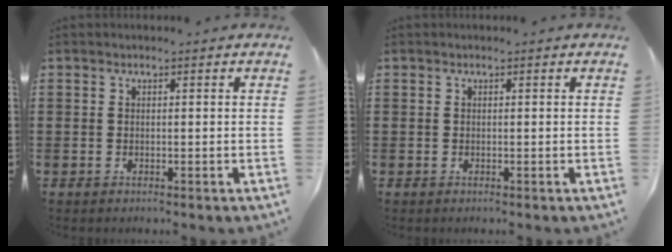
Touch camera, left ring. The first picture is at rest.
{"total": 0.0}